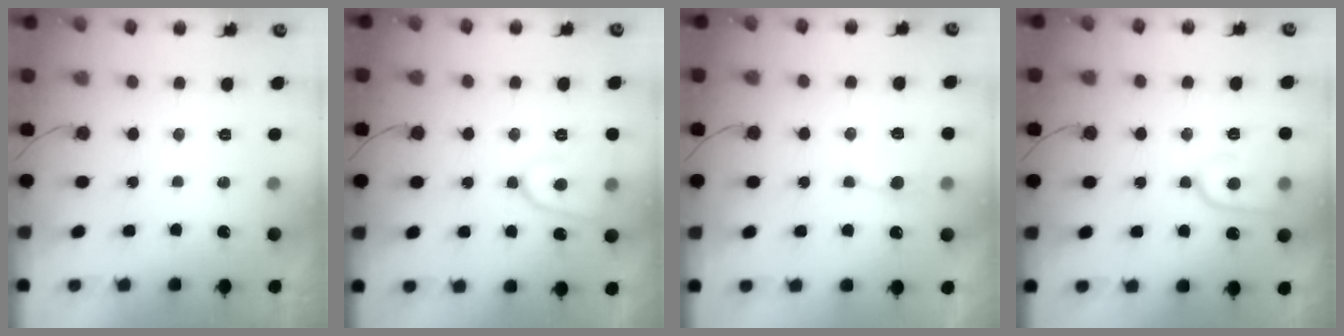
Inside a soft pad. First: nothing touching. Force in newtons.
{"total": 10.4, "press": 10.4, "slide": 1.1}
{"total": 4.2, "press": 4.2, "slide": 0.5}
{"total": 10.0, "press": 9.9, "slide": 1.0}